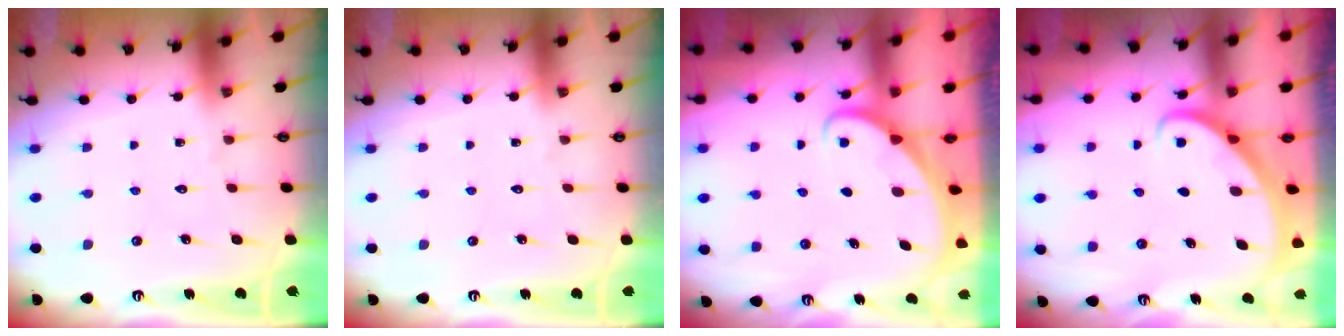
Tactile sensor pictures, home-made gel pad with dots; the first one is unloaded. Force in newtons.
{"total": 0.0}
{"total": 1.9, "press": 1.9, "slide": 0.1}
{"total": 2.6, "press": 2.6, "slide": 0.2}